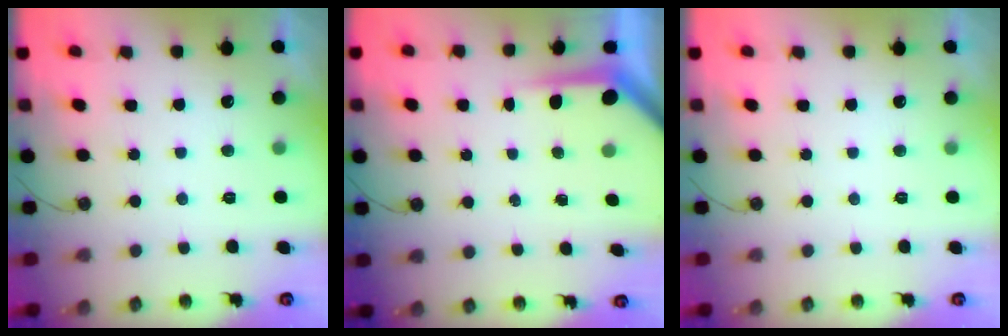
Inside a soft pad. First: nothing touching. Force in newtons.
{"total": 4.4, "press": 4.4, "slide": 0.3}
{"total": 0.0}